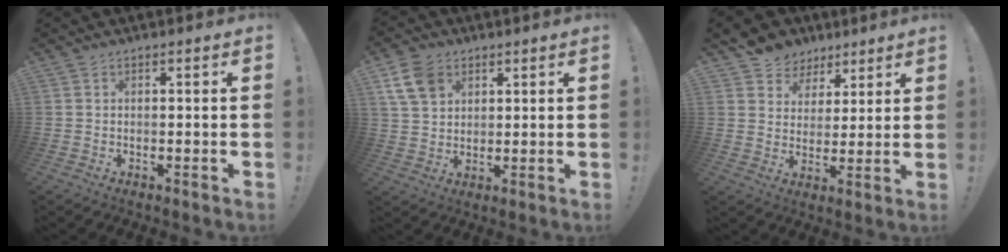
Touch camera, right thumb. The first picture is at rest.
{"total": 9.8, "force": [4.9, 6.7, 5.2], "torque": [-0.098, -0.009, 0.098]}
{"total": 7.5, "force": [4.4, 6.0, 0.8], "torque": [-0.019, -0.029, 0.091]}